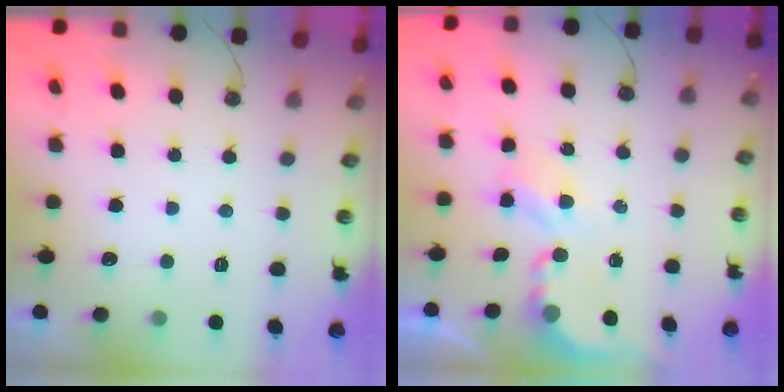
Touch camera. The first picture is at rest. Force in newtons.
{"total": 3.9, "press": 3.9, "slide": 0.1}